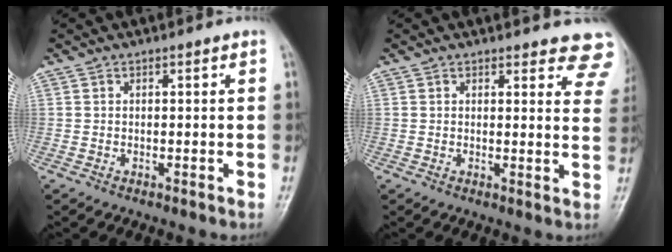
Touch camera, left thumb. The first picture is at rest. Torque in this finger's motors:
{"motor_torque": [0.23, 0.21, 0.16, 0.02, 0.02]}